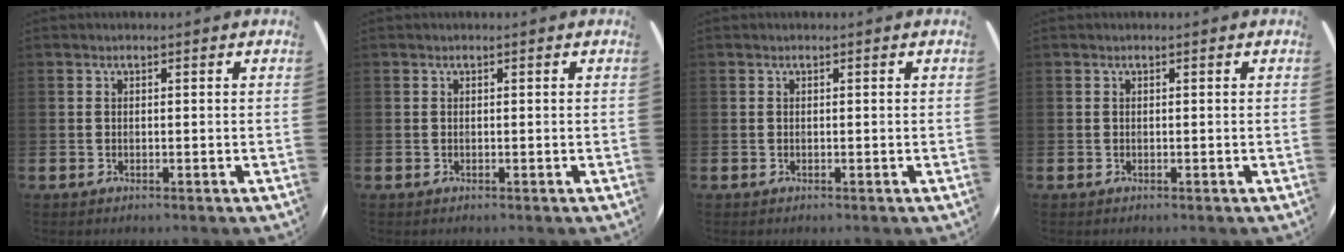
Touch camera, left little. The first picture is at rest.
{"total": 0.0}
{"total": 0.0}
{"total": 0.0}